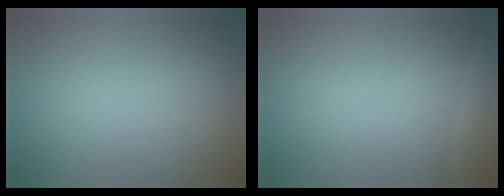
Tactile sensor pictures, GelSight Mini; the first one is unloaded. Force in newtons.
{"total": 1.5, "press": 1.5, "slide": 0.1}